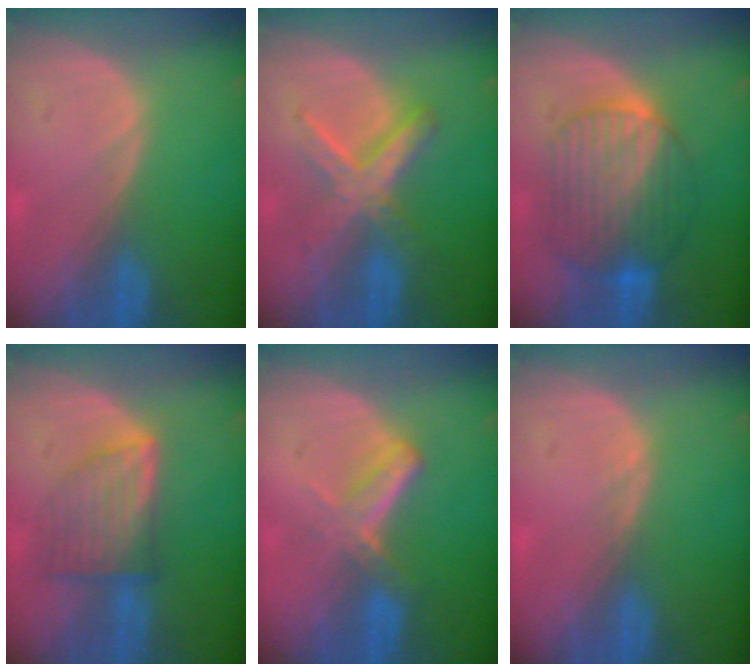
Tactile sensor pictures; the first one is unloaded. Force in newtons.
{"total": 6.4, "press": 6.4, "slide": 0.3}
{"total": 9.7, "press": 9.7, "slide": 1.0}
{"total": 7.3, "press": 6.6, "slide": 3.2}
{"total": 5.6, "press": 4.8, "slide": 2.8}
{"total": 0.8, "press": 0.6, "slide": 0.5}